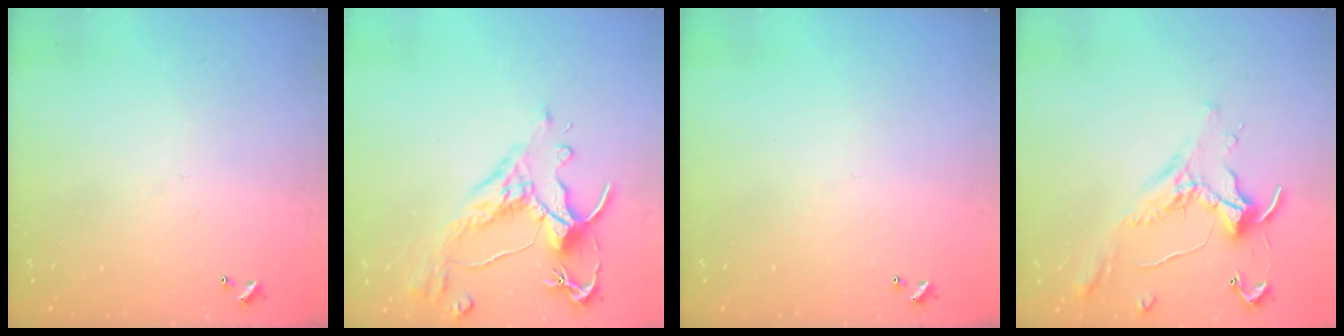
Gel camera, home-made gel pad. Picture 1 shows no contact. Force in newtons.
{"total": 3.5, "press": 3.2, "slide": 1.5}
{"total": 0.0}
{"total": 1.1, "press": 1.0, "slide": 0.4}